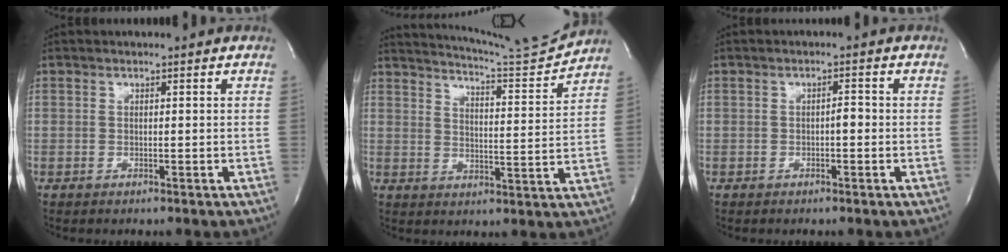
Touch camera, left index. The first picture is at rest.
{"total": 11.8, "force": [11.5, -2.0, 1.9], "torque": [-0.037, -0.044, 0.166]}
{"total": 1.2, "force": [-0.3, 0.4, 1.1], "torque": [-0.014, 0.004, -0.006]}